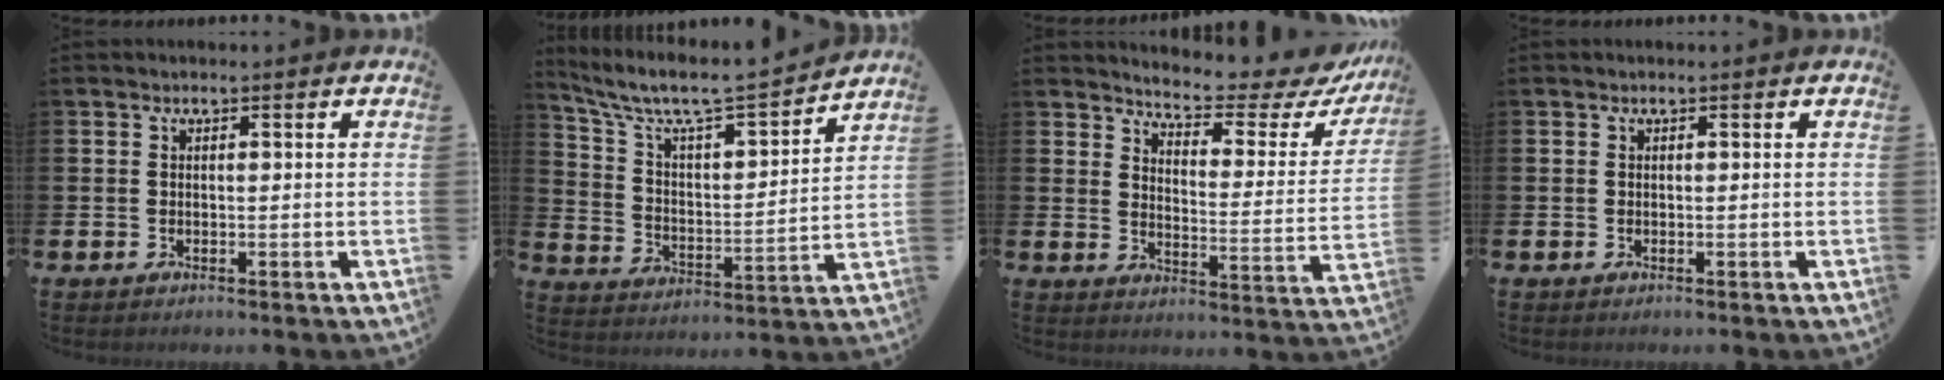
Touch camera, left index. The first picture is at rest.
{"total": 7.6, "force": [6.9, 1.2, 3.0], "torque": [-0.095, -0.053, 0.112]}
{"total": 5.7, "force": [5.5, 0.8, 1.5], "torque": [-0.043, -0.049, 0.087]}
{"total": 0.0}